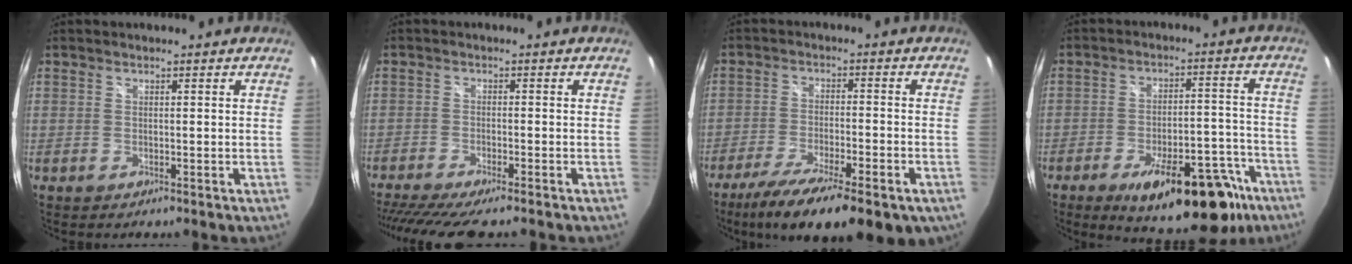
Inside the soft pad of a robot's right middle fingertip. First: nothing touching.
{"total": 10.4, "force": [-9.0, 0.5, 5.3], "torque": [-0.121, -0.032, -0.146]}
{"total": 17.3, "force": [-11.4, 5.0, 12.1], "torque": [-0.224, -0.051, -0.178]}
{"total": 19.7, "force": [-12.1, 7.3, 13.6], "torque": [-0.188, 0.000, -0.152]}